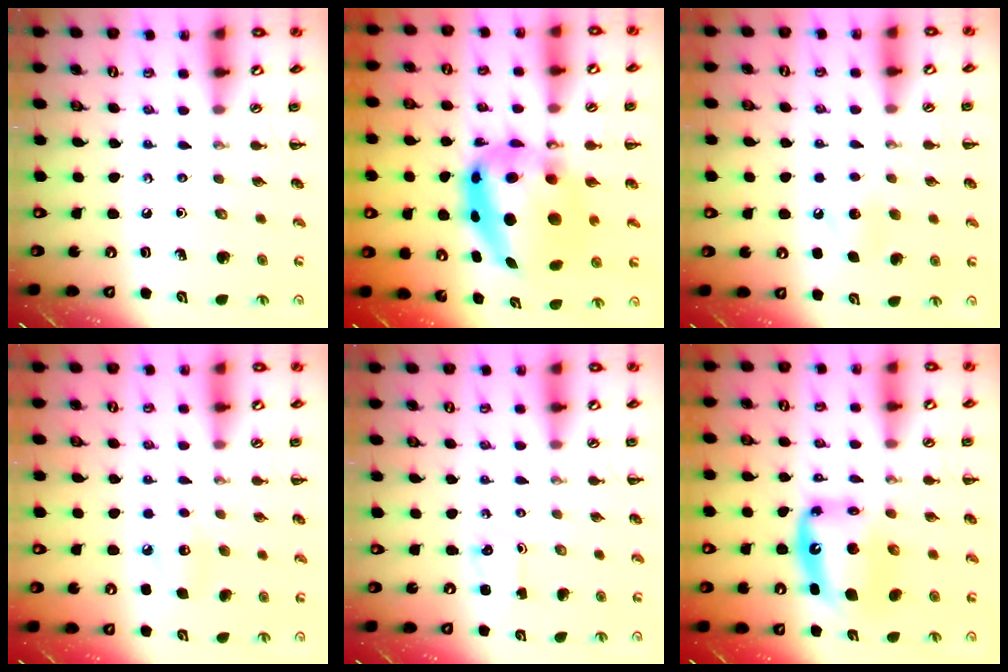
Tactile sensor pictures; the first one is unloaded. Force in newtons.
{"total": 12.8, "press": 12.4, "slide": 3.1}
{"total": 5.6, "press": 5.4, "slide": 1.5}
{"total": 8.6, "press": 8.5, "slide": 1.6}
{"total": 1.1, "press": 1.0, "slide": 0.1}
{"total": 9.2, "press": 8.9, "slide": 2.4}